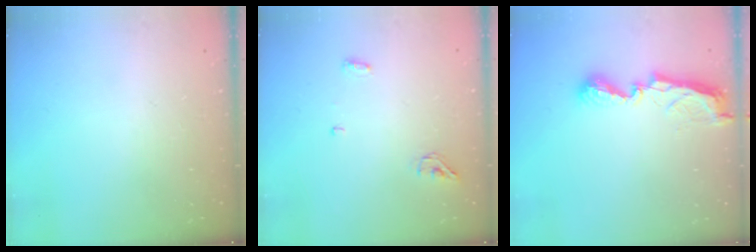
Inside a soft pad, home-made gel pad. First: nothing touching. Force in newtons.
{"total": 4.3, "press": 4.0, "slide": 1.4}
{"total": 7.7, "press": 7.6, "slide": 0.7}